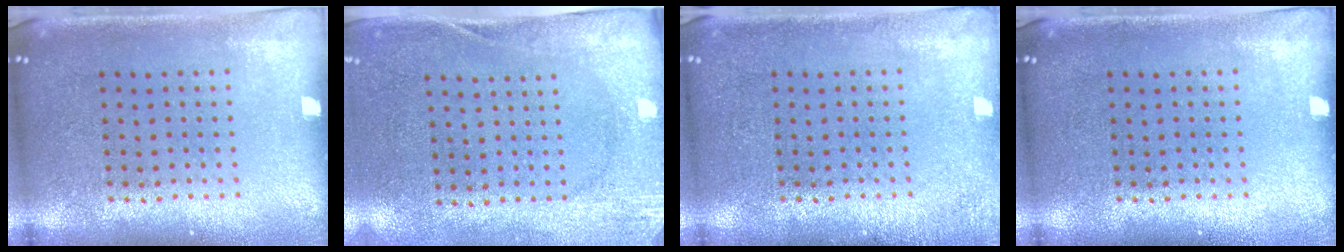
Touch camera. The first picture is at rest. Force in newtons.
{"total": 2.8, "press": 2.1, "slide": 1.8}
{"total": 1.2, "press": 1.1, "slide": 0.2}
{"total": 0.0}